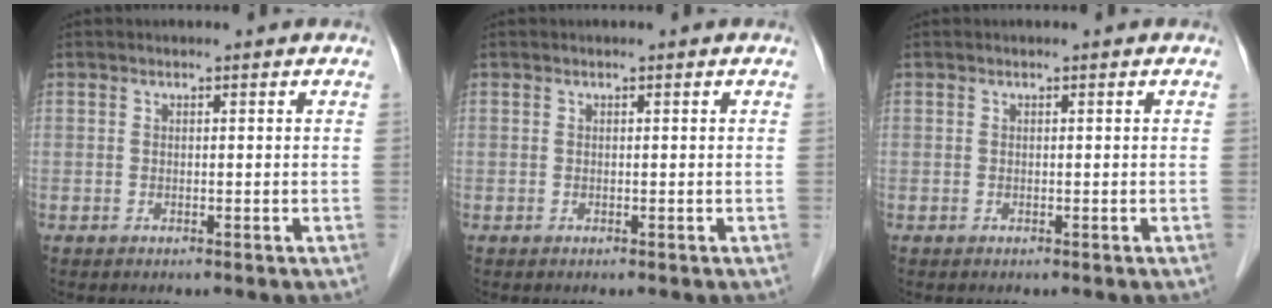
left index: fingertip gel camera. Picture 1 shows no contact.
{"total": 0.0}
{"total": 0.0}